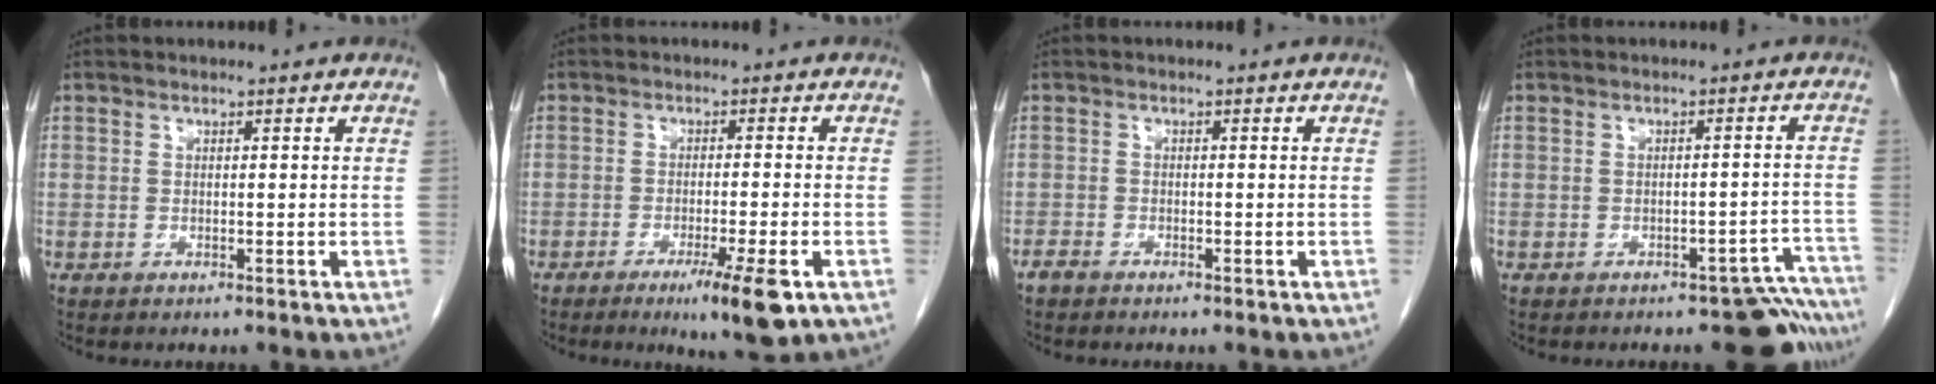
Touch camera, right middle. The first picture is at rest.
{"total": 7.1, "force": [-3.7, 0.0, 6.0], "torque": [-0.093, -0.018, -0.054]}
{"total": 1.7, "force": [-1.5, 0.3, 0.5], "torque": [-0.010, -0.002, -0.026]}
{"total": 7.6, "force": [-7.4, 1.7, 0.8], "torque": [0.025, 0.028, -0.081]}